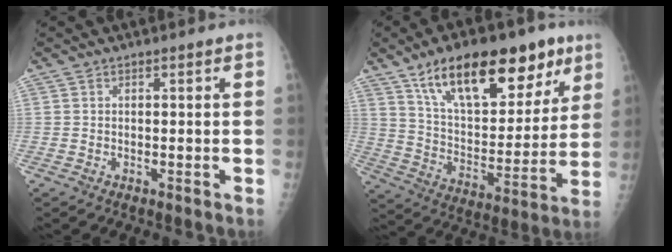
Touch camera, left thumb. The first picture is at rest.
{"total": 24.4, "force": [14.3, 11.1, 16.4], "torque": [-0.208, -0.034, 0.236]}